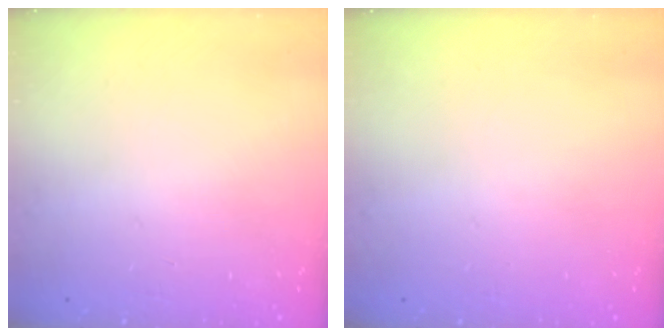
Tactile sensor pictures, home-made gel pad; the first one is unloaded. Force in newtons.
{"total": 0.0}